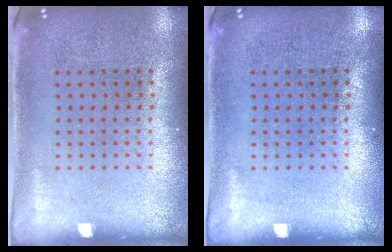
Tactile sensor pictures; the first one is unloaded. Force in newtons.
{"total": 0.0}